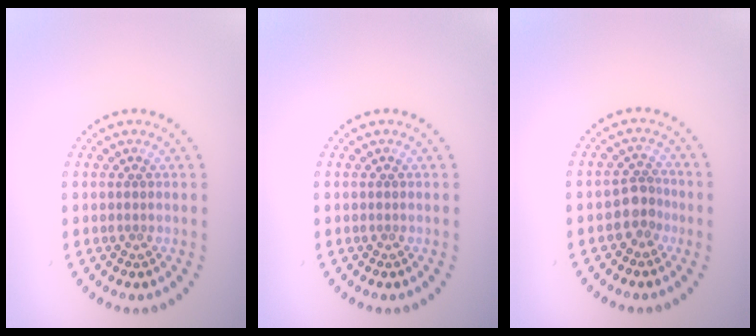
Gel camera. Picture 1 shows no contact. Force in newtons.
{"total": 0.0}
{"total": 2.3, "press": 1.8, "slide": 1.3}